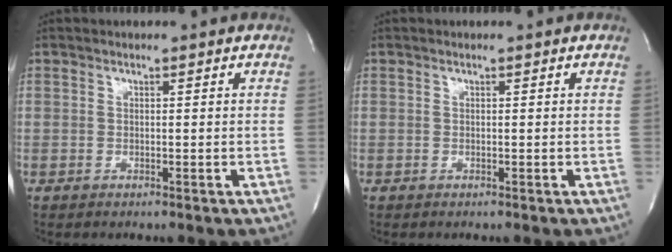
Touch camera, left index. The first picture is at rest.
{"total": 0.0}